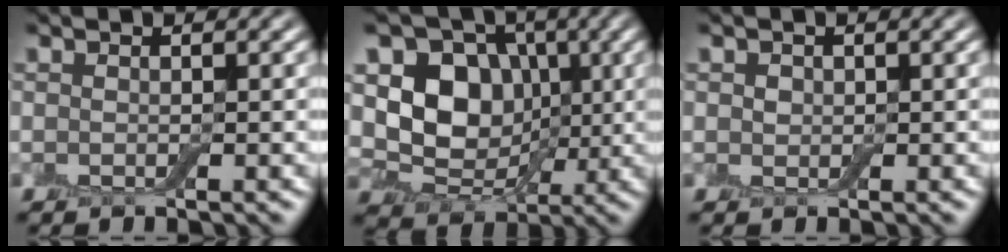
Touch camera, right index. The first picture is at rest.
{"total": 7.5, "force": [1.0, 6.2, 4.2], "torque": [-0.063, -0.006, 0.007]}
{"total": 0.8, "force": [0.3, 0.7, 0.2], "torque": [-0.004, 0.001, 0.001]}